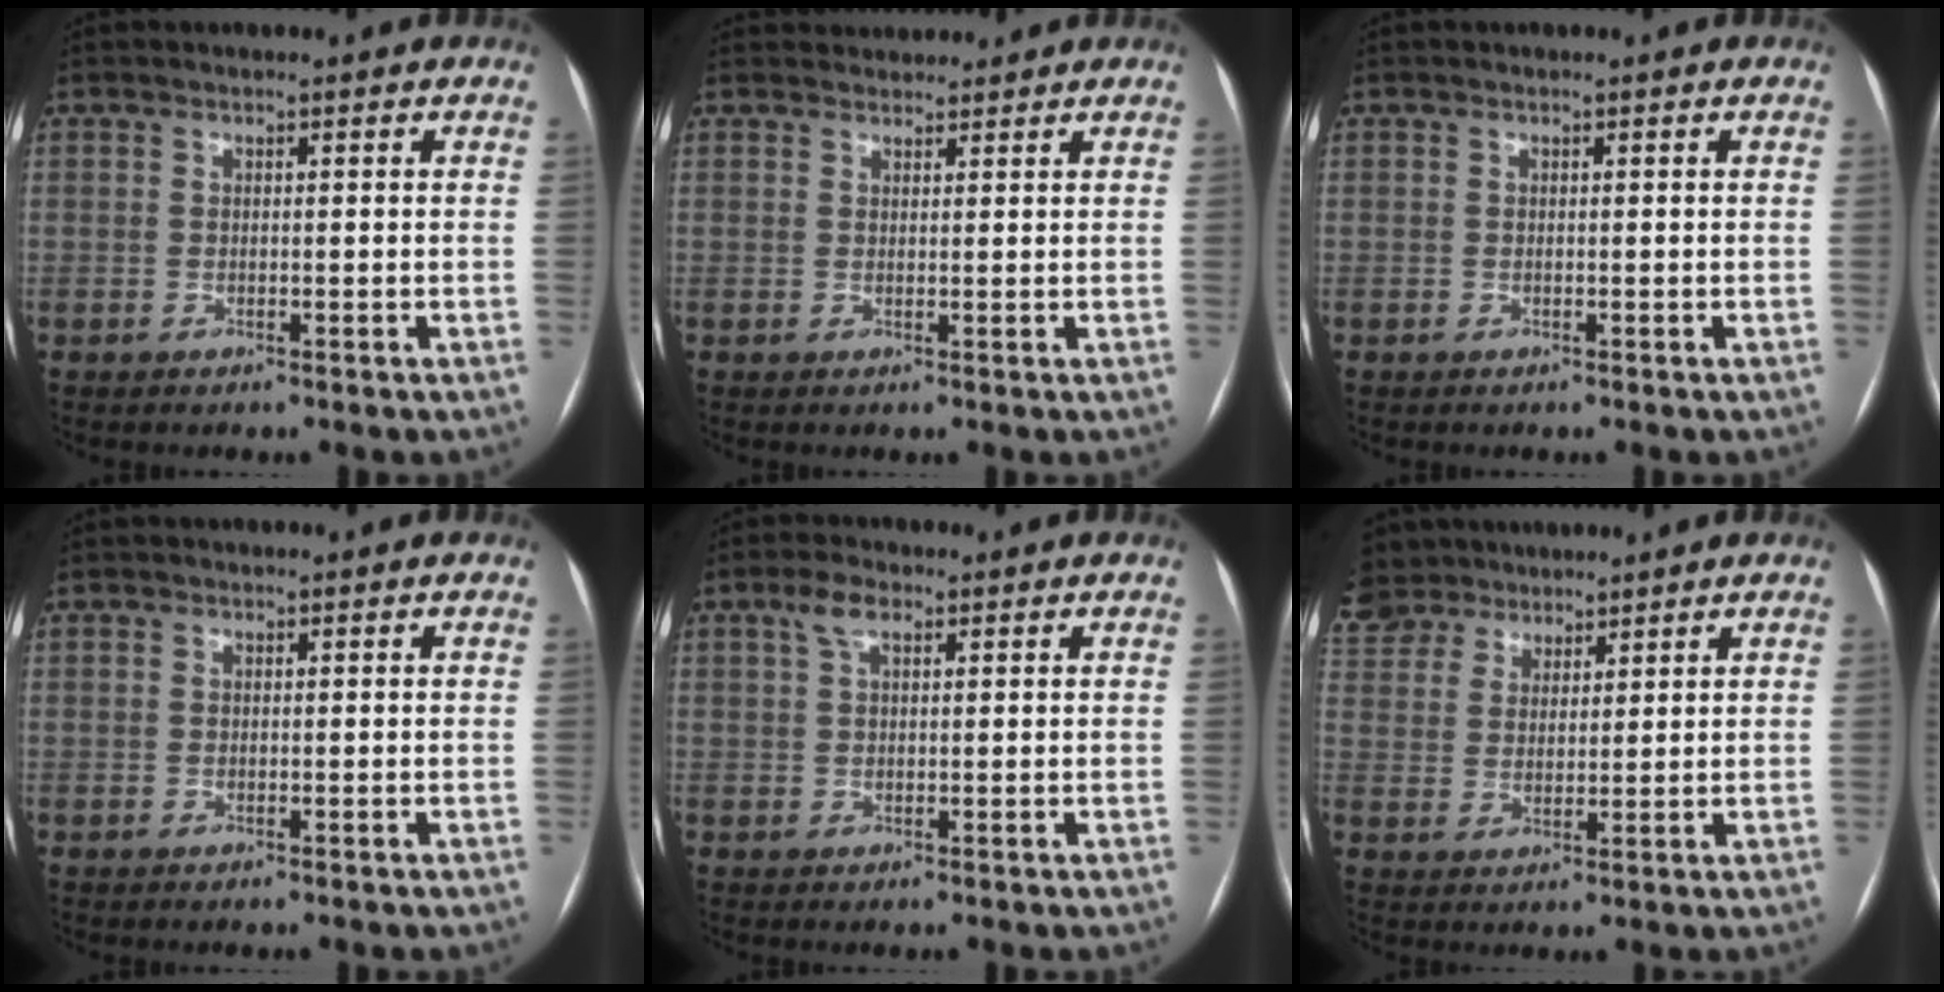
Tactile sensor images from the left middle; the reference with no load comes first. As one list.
[{"total": 3.5, "force": [3.3, 0.9, 0.1], "torque": [0.000, 0.027, 0.050]}, {"total": 0.0}, {"total": 0.0}, {"total": 2.9, "force": [1.6, 1.2, 2.1], "torque": [-0.049, 0.016, 0.034]}, {"total": 10.8, "force": [8.7, 5.7, 2.8], "torque": [-0.072, 0.035, 0.167]}]